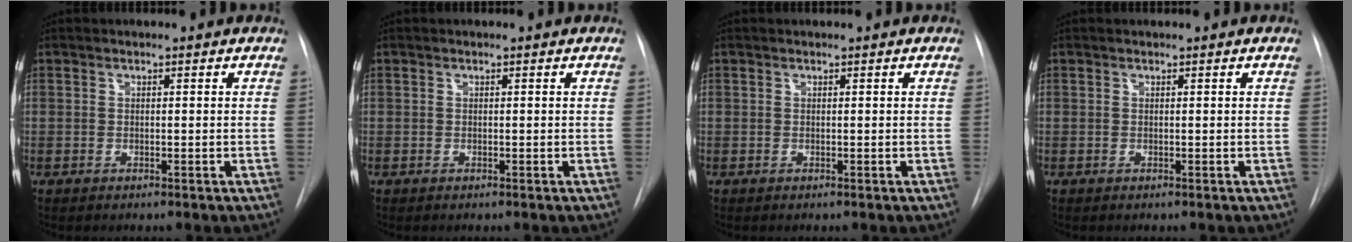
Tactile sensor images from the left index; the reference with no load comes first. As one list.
[{"total": 0.0}, {"total": 0.0}, {"total": 0.0}]